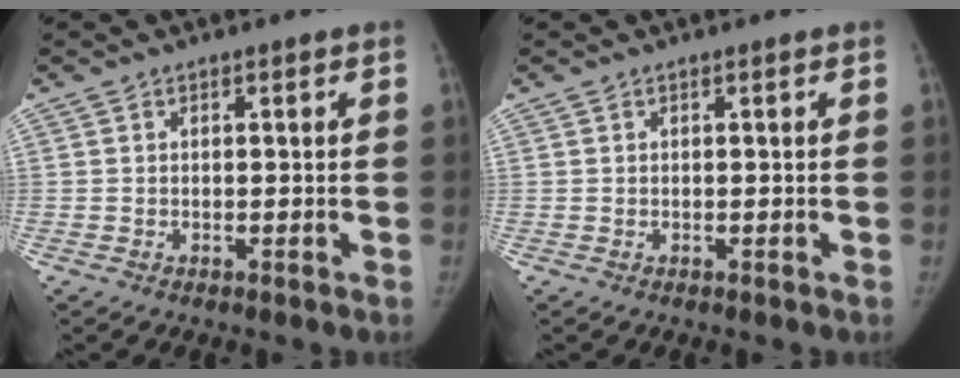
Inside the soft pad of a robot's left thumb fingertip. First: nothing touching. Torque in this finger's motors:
{"motor_torque": [-0.05, -0.09, 0.08, -0.08, 0.03]}